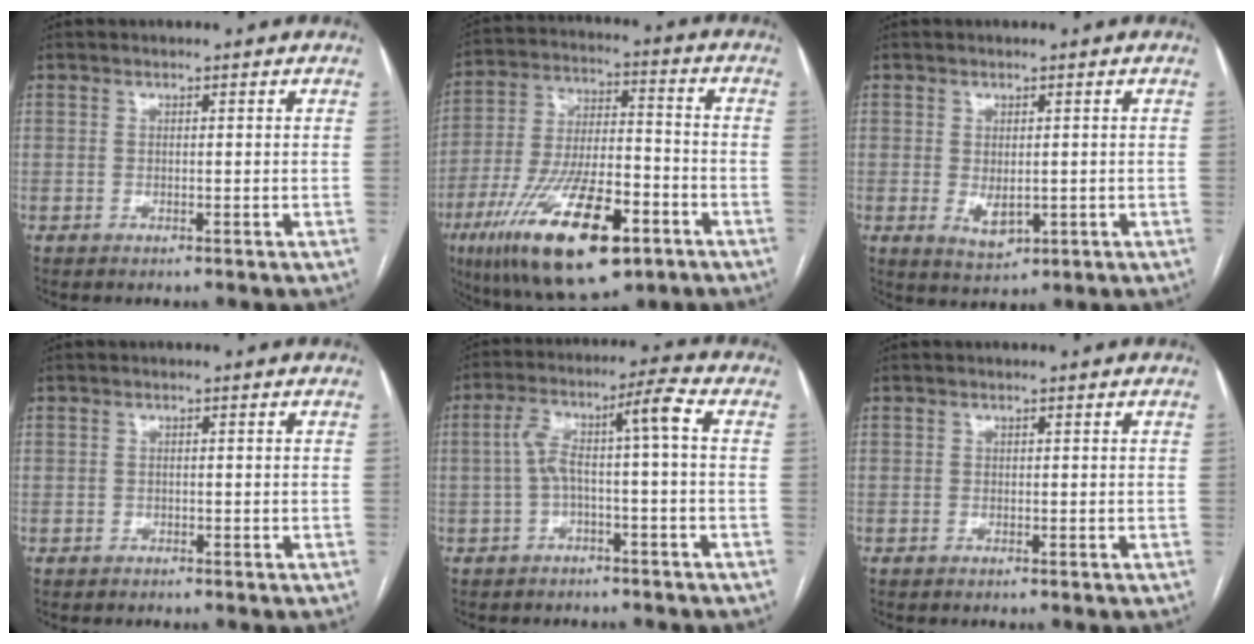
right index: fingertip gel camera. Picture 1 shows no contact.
{"total": 20.5, "force": [-10.6, 6.6, 16.2], "torque": [-0.312, -0.016, -0.176]}
{"total": 3.7, "force": [-0.5, 2.0, 3.1], "torque": [-0.054, -0.010, 0.004]}
{"total": 0.8, "force": [-0.5, 0.6, -0.3], "torque": [-0.001, 0.006, -0.010]}
{"total": 7.7, "force": [-0.5, 0.2, 7.7], "torque": [-0.144, 0.044, -0.007]}
{"total": 0.0}